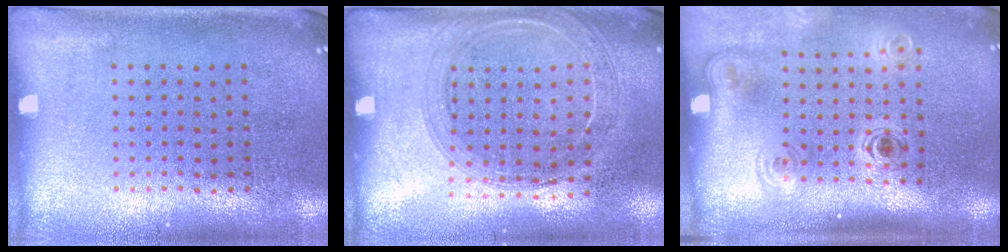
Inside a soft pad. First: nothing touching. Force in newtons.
{"total": 1.6, "press": 1.5, "slide": 0.2}
{"total": 2.0, "press": 1.4, "slide": 1.5}